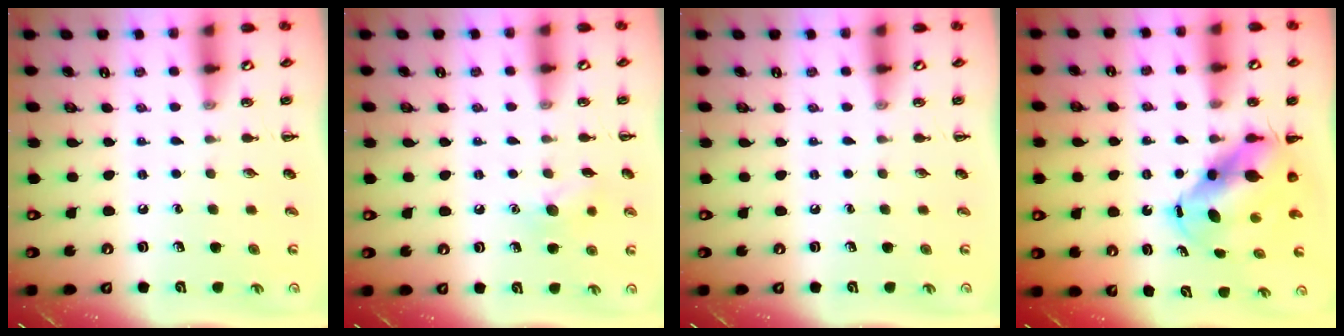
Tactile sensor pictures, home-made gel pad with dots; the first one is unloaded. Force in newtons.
{"total": 8.2, "press": 8.0, "slide": 1.9}
{"total": 0.0}
{"total": 7.6, "press": 7.3, "slide": 2.2}